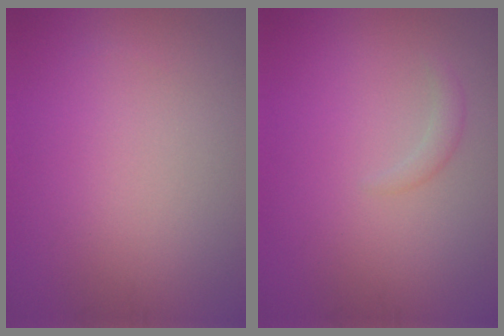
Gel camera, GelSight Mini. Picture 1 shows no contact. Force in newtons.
{"total": 1.0, "press": 1.0, "slide": 0.1}